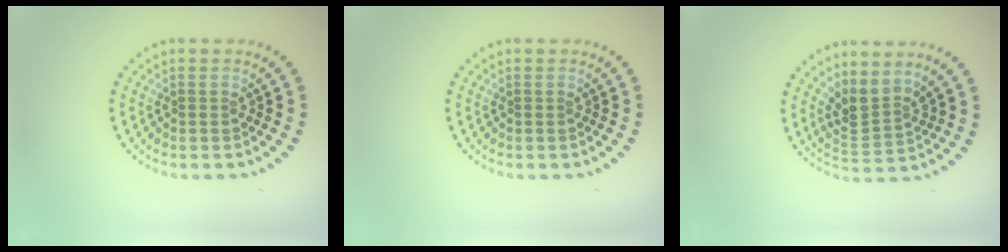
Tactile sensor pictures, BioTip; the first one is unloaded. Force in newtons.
{"total": 0.0}
{"total": 3.0, "press": 2.2, "slide": 2.1}